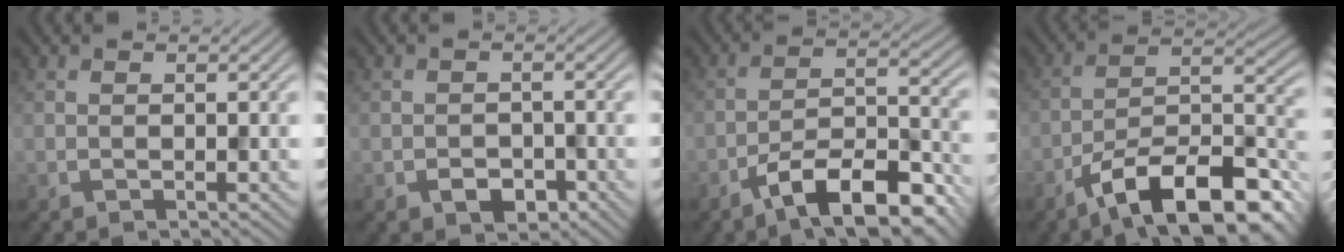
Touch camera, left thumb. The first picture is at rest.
{"total": 2.8, "force": [-1.5, 1.9, 1.4], "torque": [-0.022, -0.006, -0.025]}
{"total": 11.8, "force": [-8.0, 3.6, 7.9], "torque": [-0.124, 0.003, -0.142]}
{"total": 15.2, "force": [-10.4, 4.7, 10.0], "torque": [-0.166, -0.003, -0.182]}